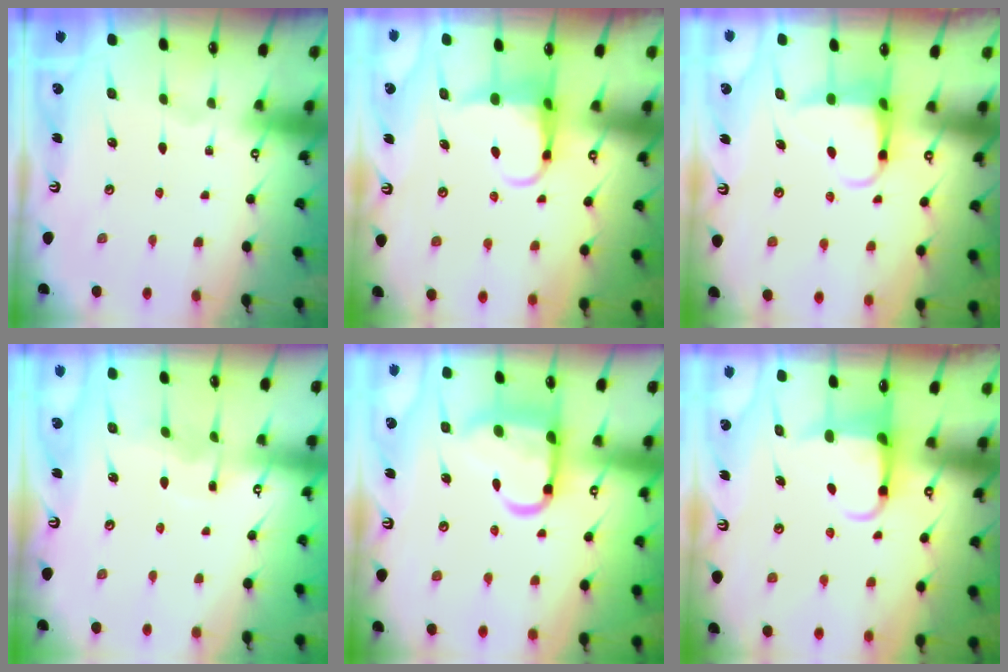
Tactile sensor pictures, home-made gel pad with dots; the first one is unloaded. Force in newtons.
{"total": 6.1, "press": 6.0, "slide": 0.9}
{"total": 4.8, "press": 4.8, "slide": 0.7}
{"total": 3.6, "press": 3.6, "slide": 0.1}
{"total": 13.2, "press": 13.1, "slide": 1.5}
{"total": 4.5, "press": 4.5, "slide": 0.3}